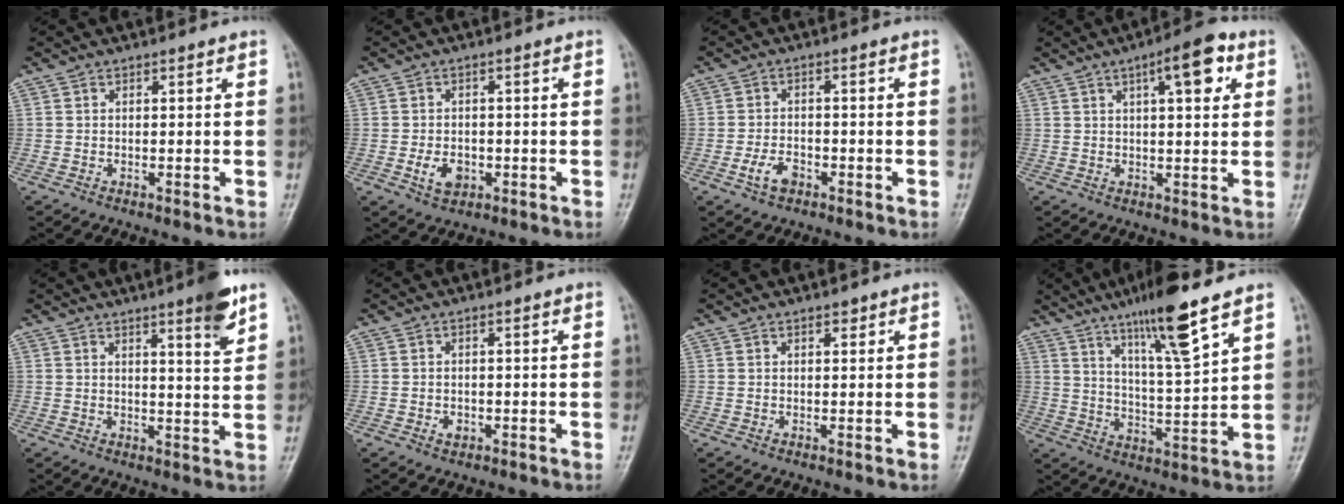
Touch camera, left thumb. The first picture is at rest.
{"total": 4.5, "force": [-1.4, 3.1, 2.9], "torque": [-0.043, 0.003, -0.019]}
{"total": 4.0, "force": [-2.0, 2.4, 2.5], "torque": [-0.046, 0.014, -0.038]}
{"total": 8.7, "force": [3.6, 2.8, 7.4], "torque": [-0.092, 0.001, 0.047]}
{"total": 6.9, "force": [4.3, 0.7, 5.3], "torque": [-0.068, -0.028, 0.059]}
{"total": 1.6, "force": [-0.5, 1.2, 0.9], "torque": [-0.007, 0.002, -0.006]}
{"total": 1.3, "force": [0.9, 0.6, 0.7], "torque": [-0.004, -0.003, 0.011]}
{"total": 13.8, "force": [9.0, 1.4, 10.4], "torque": [-0.177, -0.050, 0.159]}